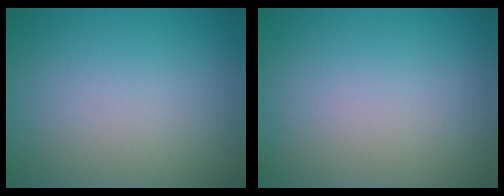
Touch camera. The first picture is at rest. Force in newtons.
{"total": 0.0}